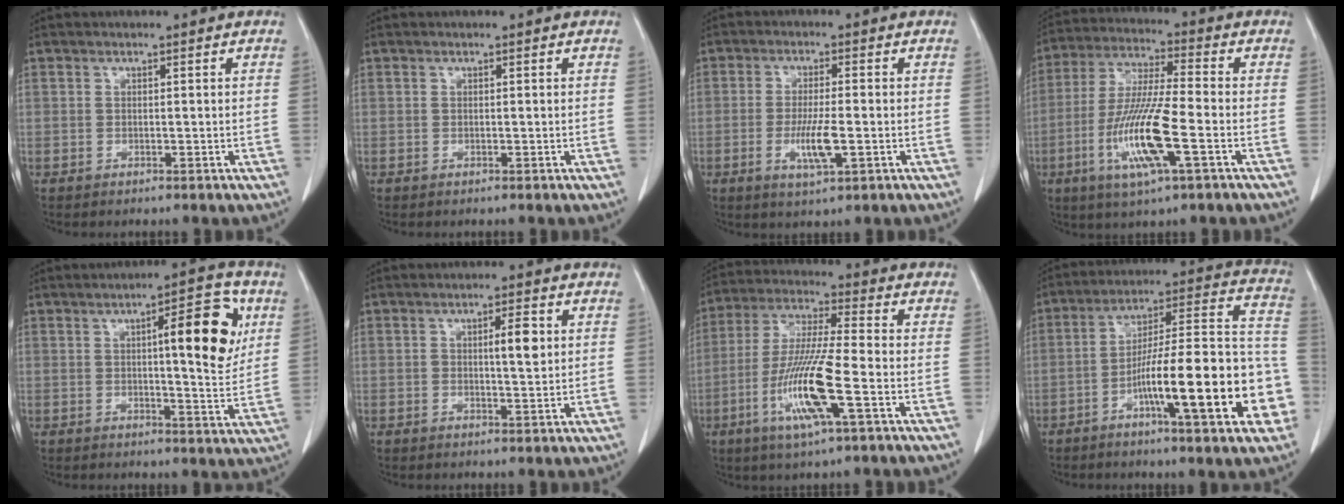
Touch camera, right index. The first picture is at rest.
{"total": 0.0}
{"total": 5.9, "force": [-1.6, 0.7, 5.7], "torque": [-0.112, -0.011, -0.026]}
{"total": 13.5, "force": [-4.3, 1.0, 12.8], "torque": [-0.262, -0.015, -0.082]}
{"total": 11.1, "force": [3.2, 2.1, 10.5], "torque": [-0.139, 0.007, 0.039]}
{"total": 4.0, "force": [0.8, 0.8, 3.9], "torque": [-0.060, 0.002, 0.011]}
{"total": 13.3, "force": [-4.5, 0.5, 12.5], "torque": [-0.256, -0.015, -0.087]}
{"total": 21.7, "force": [-7.5, 2.9, 20.1], "torque": [-0.251, 0.023, -0.110]}